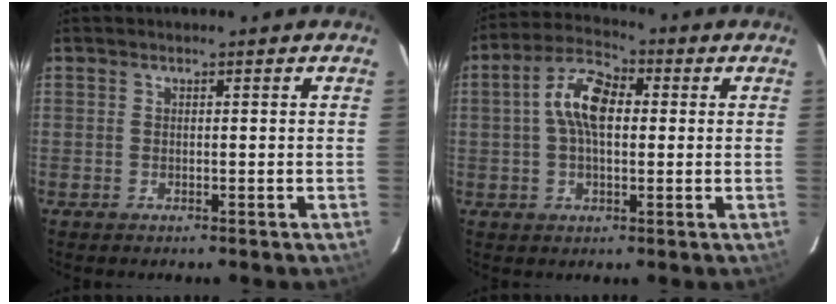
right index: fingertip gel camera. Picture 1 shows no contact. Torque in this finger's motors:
{"motor_torque": [0.59, -0.17, 0.37, 0.18]}